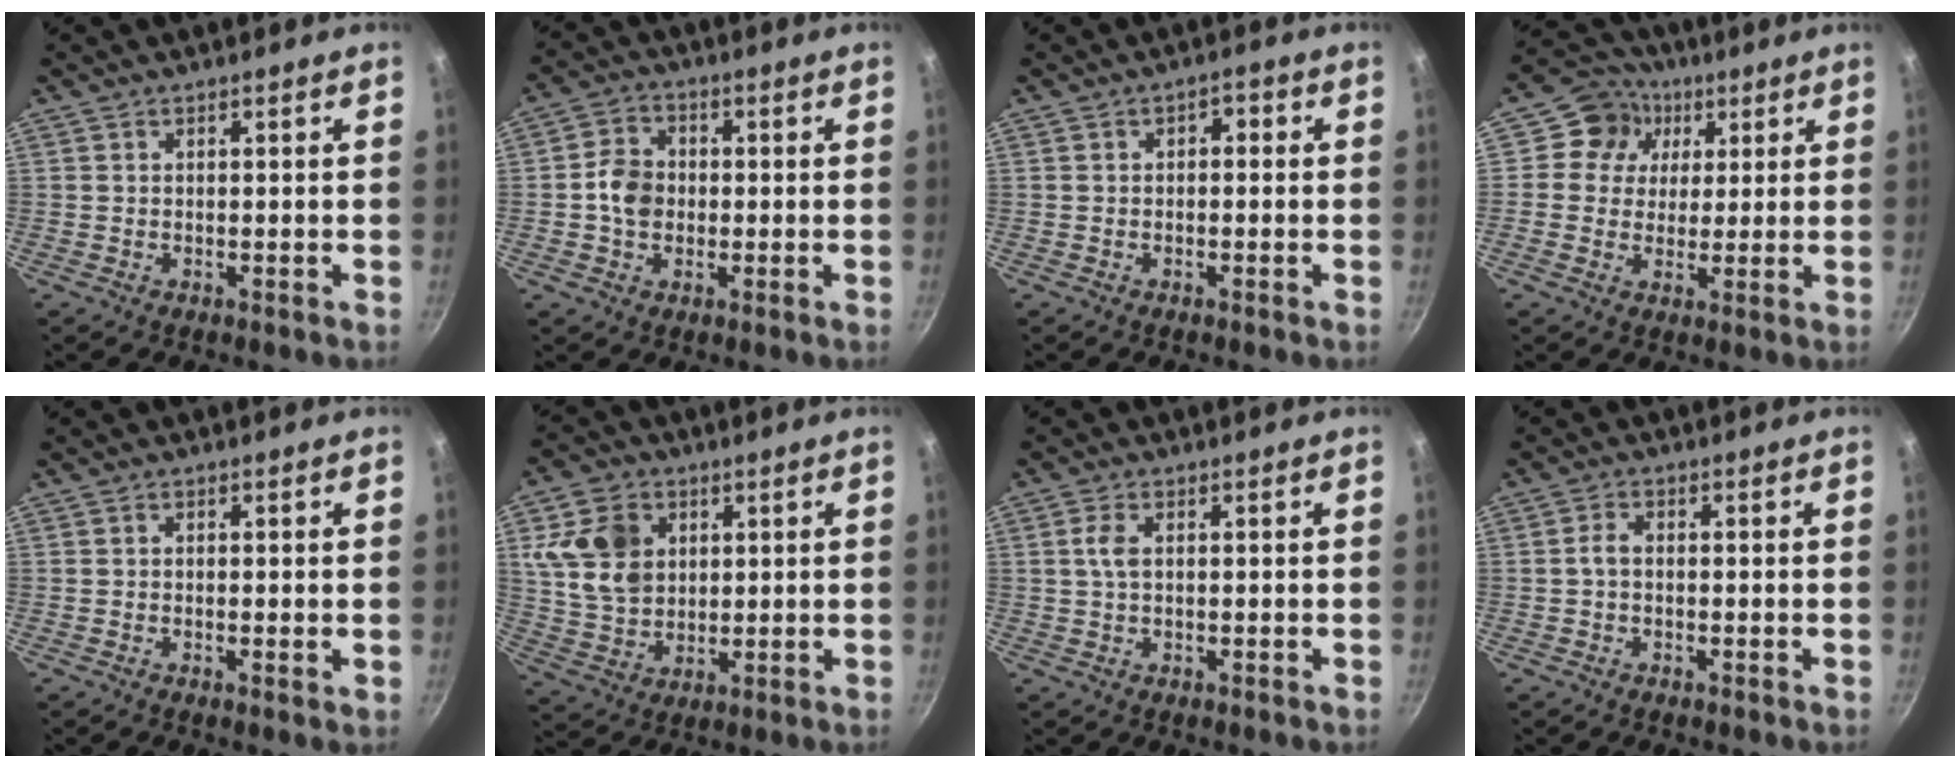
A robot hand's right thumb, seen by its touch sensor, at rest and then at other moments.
{"total": 6.2, "force": [-0.4, 5.0, 3.6], "torque": [-0.044, 0.015, -0.020]}
{"total": 2.0, "force": [0.0, 1.3, 1.5], "torque": [-0.014, 0.006, -0.004]}
{"total": 8.1, "force": [2.6, 7.4, 2.1], "torque": [0.003, 0.004, 0.024]}
{"total": 1.0, "force": [-0.1, 0.0, 1.0], "torque": [-0.019, -0.002, -0.006]}
{"total": 12.2, "force": [3.4, 9.6, 6.8], "torque": [-0.104, -0.011, 0.069]}
{"total": 2.9, "force": [0.6, 1.5, 2.4], "torque": [-0.053, 0.004, 0.011]}
{"total": 1.9, "force": [-0.3, 1.0, 1.5], "torque": [-0.033, 0.012, -0.009]}